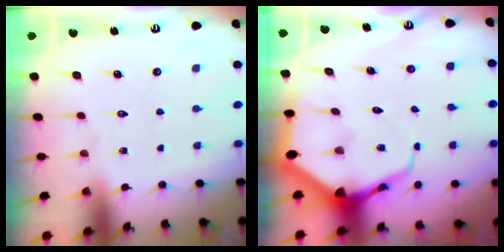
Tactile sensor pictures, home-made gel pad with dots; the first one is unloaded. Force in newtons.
{"total": 8.8, "press": 8.7, "slide": 0.9}